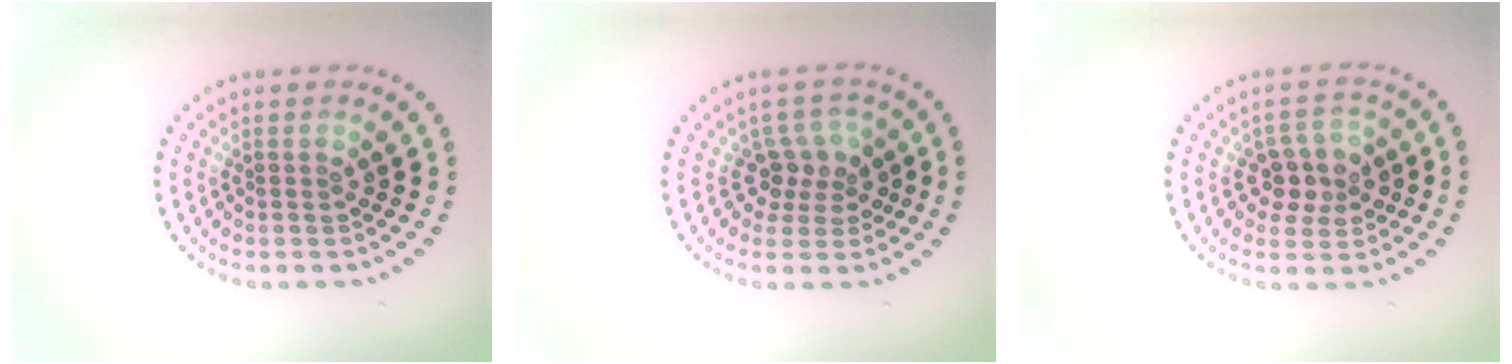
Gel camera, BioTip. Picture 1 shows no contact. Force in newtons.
{"total": 2.7, "press": 1.9, "slide": 1.8}
{"total": 3.0, "press": 2.8, "slide": 0.9}